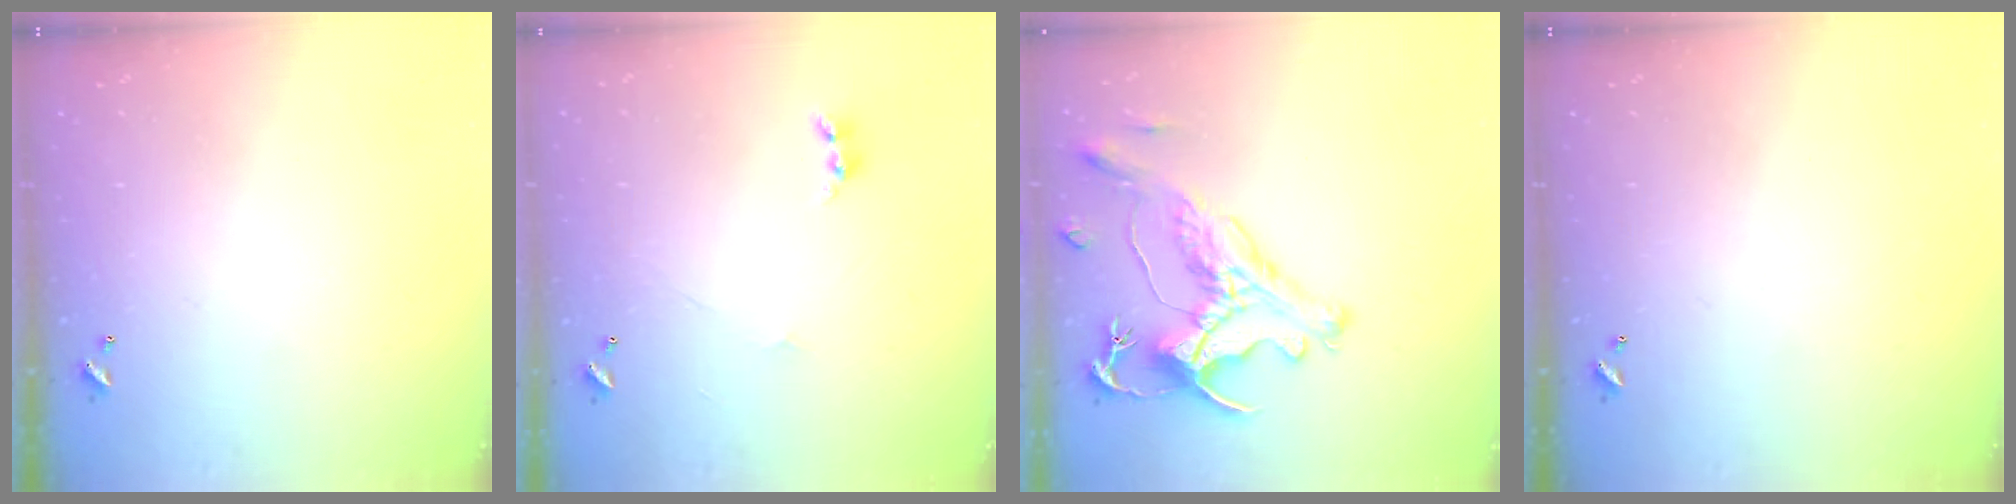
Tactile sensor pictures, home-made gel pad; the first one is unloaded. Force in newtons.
{"total": 2.1, "press": 2.0, "slide": 0.5}
{"total": 1.9, "press": 1.4, "slide": 1.2}
{"total": 0.0}